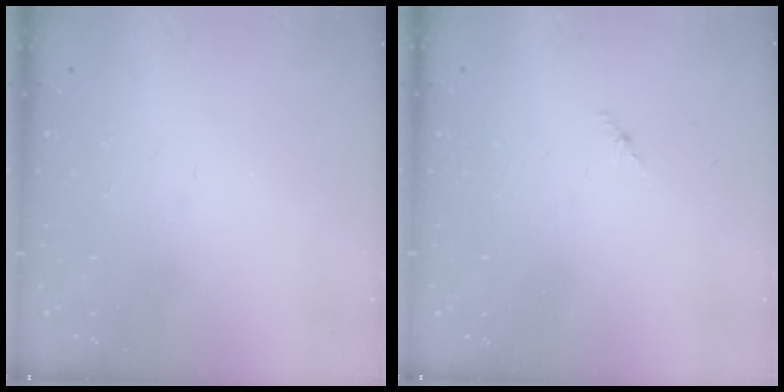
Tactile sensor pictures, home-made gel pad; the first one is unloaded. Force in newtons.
{"total": 1.2, "press": 1.1, "slide": 0.6}